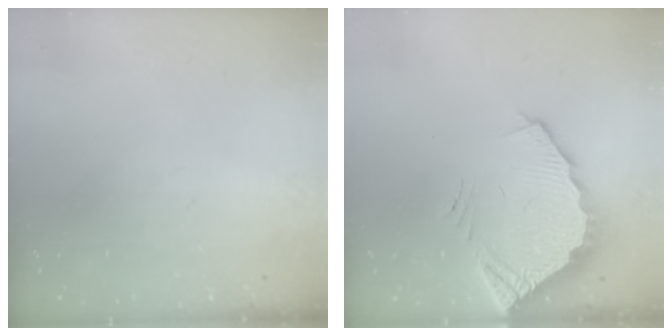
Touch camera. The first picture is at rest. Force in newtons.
{"total": 3.6, "press": 3.6, "slide": 0.3}